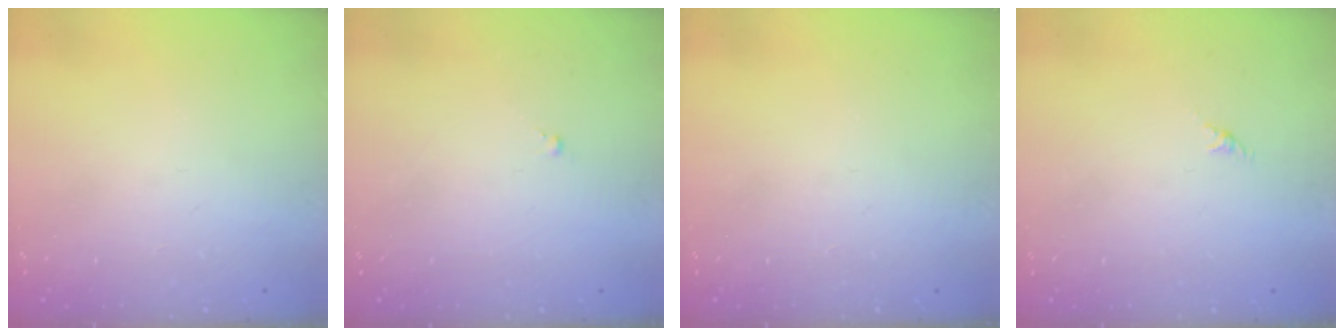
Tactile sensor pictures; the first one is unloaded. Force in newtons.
{"total": 0.0}
{"total": 0.0}
{"total": 0.0}